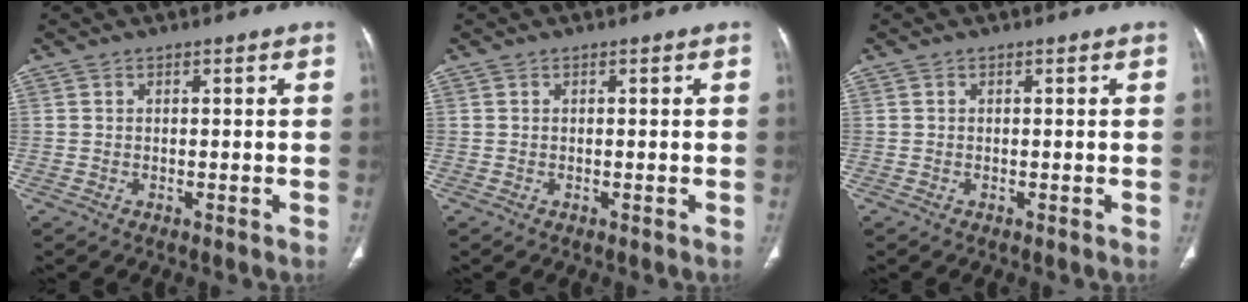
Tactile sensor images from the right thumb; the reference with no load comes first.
{"total": 0.0}
{"total": 0.0}